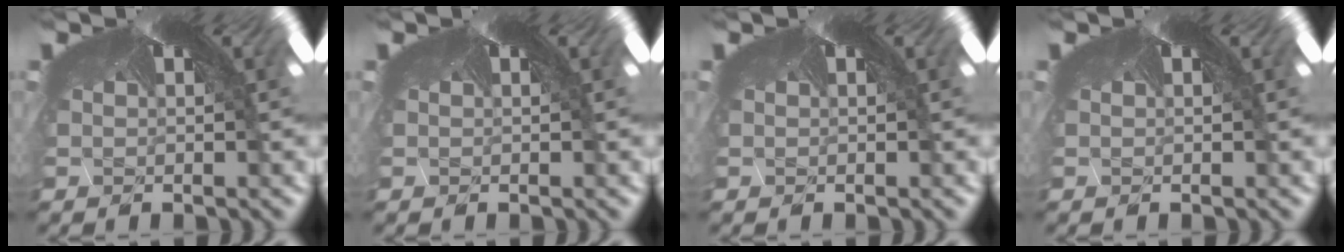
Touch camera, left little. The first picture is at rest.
{"total": 0.0}
{"total": 0.0}
{"total": 0.0}